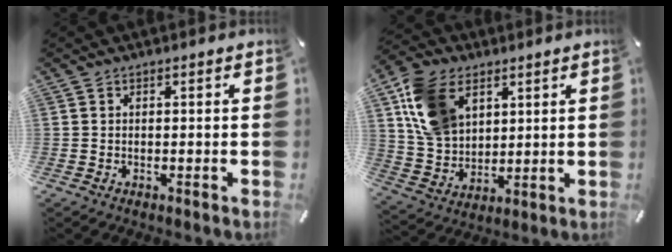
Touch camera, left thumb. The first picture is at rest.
{"total": 14.2, "force": [6.0, 10.2, 7.8], "torque": [-0.191, -0.001, 0.116]}